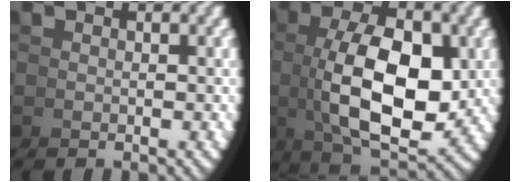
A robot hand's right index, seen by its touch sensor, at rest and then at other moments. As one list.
[{"total": 9.1, "force": [0.2, 4.3, 8.0], "torque": [-0.137, -0.017, 0.019]}]